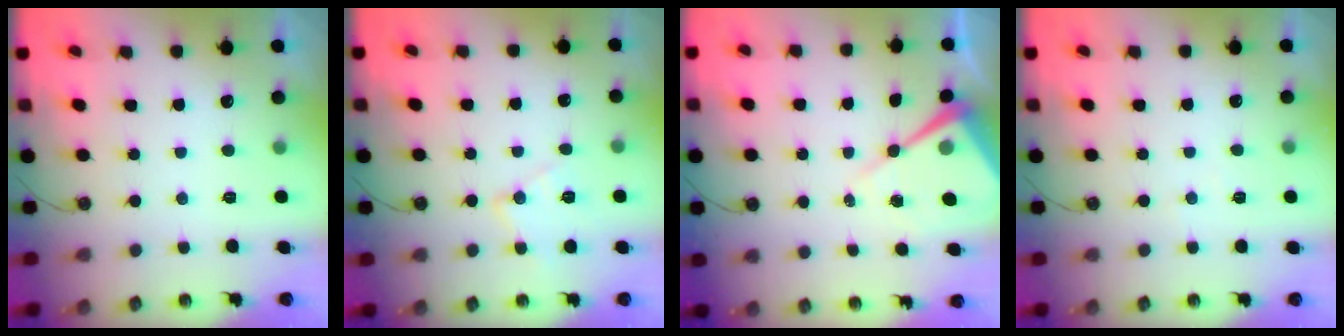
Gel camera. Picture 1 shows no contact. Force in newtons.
{"total": 9.5, "press": 9.5, "slide": 0.7}
{"total": 11.7, "press": 11.6, "slide": 1.1}
{"total": 2.2, "press": 2.2, "slide": 0.4}